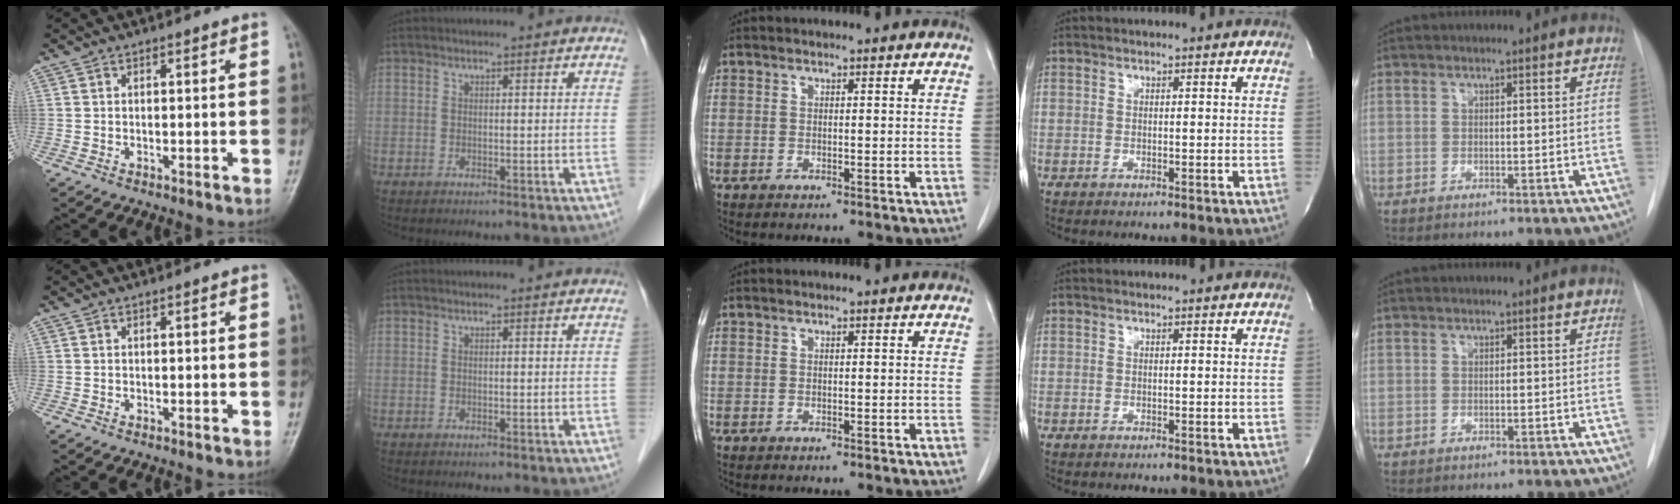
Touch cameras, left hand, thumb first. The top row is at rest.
{}